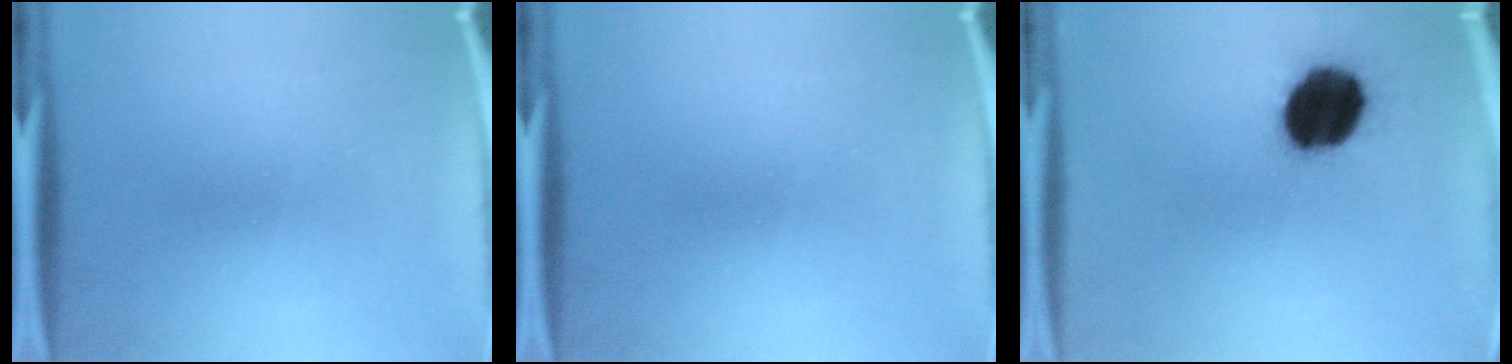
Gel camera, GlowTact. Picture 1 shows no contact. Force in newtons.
{"total": 0.0}
{"total": 17.1}